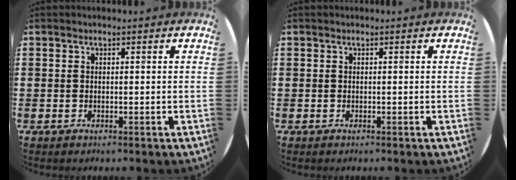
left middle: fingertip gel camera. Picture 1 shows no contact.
{"total": 0.0}